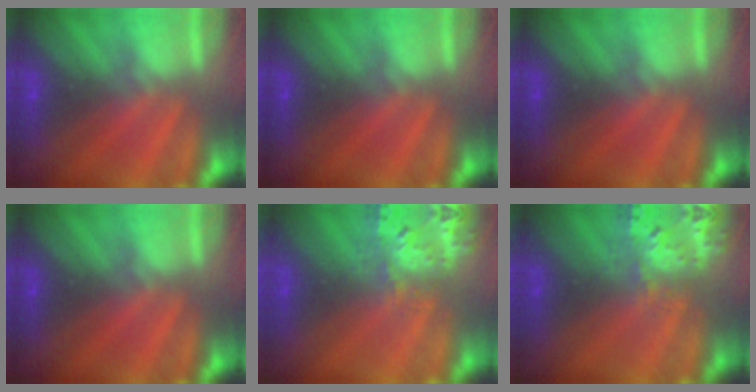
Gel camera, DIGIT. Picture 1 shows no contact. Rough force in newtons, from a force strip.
{"total": 0.0}
{"total": 0.0}
{"total": 0.0}
{"total": 2.8}
{"total": 2.8}